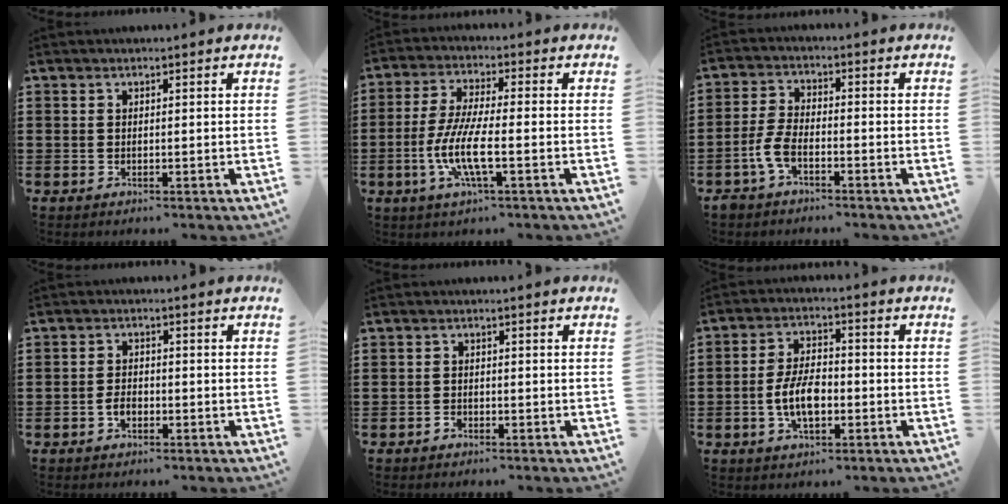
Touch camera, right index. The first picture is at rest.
{"total": 8.1, "force": [-2.6, 1.5, 7.5], "torque": [-0.167, -0.016, -0.058]}
{"total": 4.8, "force": [-2.5, 2.0, 3.5], "torque": [-0.097, -0.005, -0.056]}
{"total": 2.0, "force": [-0.9, 1.1, 1.5], "torque": [-0.030, 0.002, -0.018]}
{"total": 0.8, "force": [-0.7, 0.4, 0.2], "torque": [-0.006, 0.001, -0.015]}
{"total": 7.0, "force": [-1.7, 3.4, 5.8], "torque": [-0.130, -0.001, -0.036]}